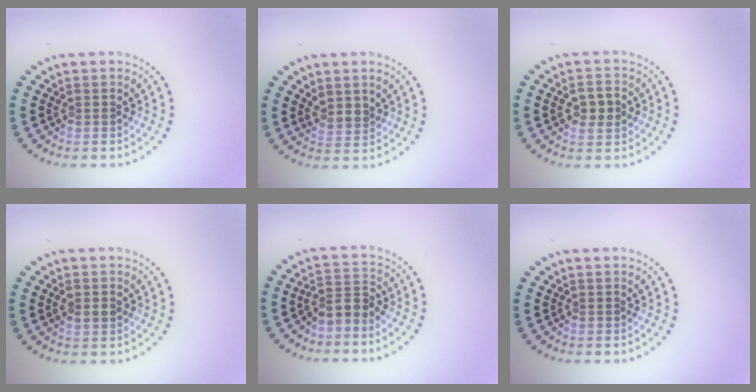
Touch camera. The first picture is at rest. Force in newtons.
{"total": 1.9, "press": 1.6, "slide": 1.1}
{"total": 2.8, "press": 2.8, "slide": 0.1}
{"total": 1.5, "press": 1.5, "slide": 0.3}
{"total": 2.5, "press": 2.0, "slide": 1.6}
{"total": 0.0}